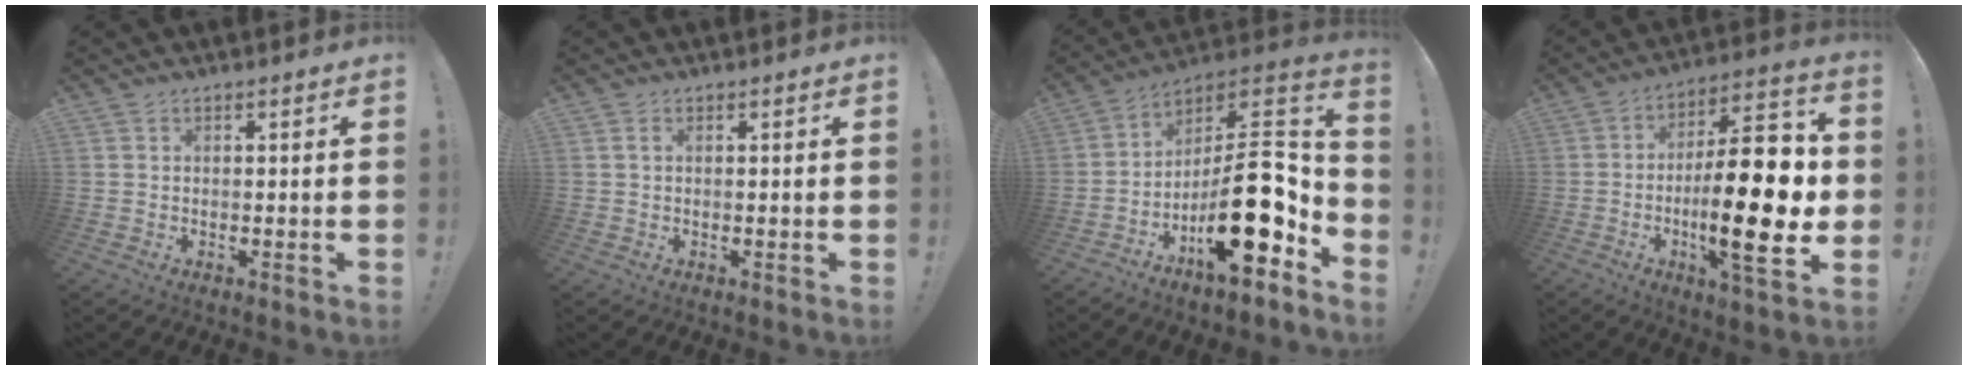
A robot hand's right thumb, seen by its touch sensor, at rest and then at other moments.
{"total": 0.9, "force": [0.3, 0.3, 0.7], "torque": [-0.016, 0.002, 0.005]}
{"total": 21.7, "force": [-6.4, 8.5, 19.0], "torque": [-0.295, 0.023, -0.100]}
{"total": 23.4, "force": [-3.3, 7.9, 21.8], "torque": [-0.344, 0.009, -0.054]}